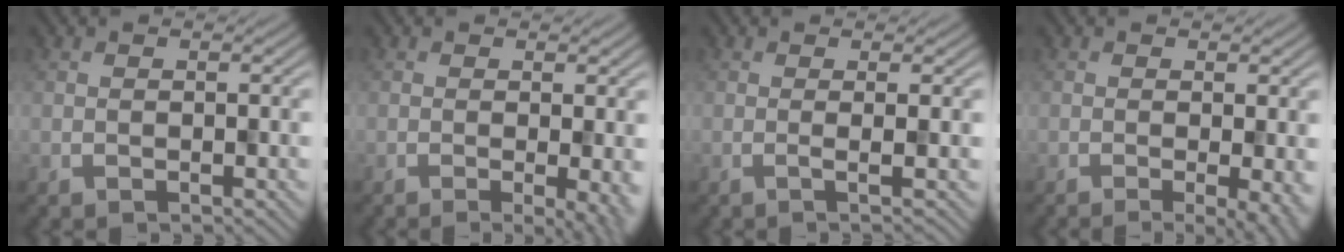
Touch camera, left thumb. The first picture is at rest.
{"total": 5.3, "force": [-1.8, 1.4, 4.8], "torque": [-0.063, -0.005, -0.011]}
{"total": 1.8, "force": [0.3, 0.2, 1.7], "torque": [-0.017, 0.004, -0.011]}
{"total": 5.3, "force": [-2.2, 1.3, 4.6], "torque": [-0.060, -0.002, -0.018]}